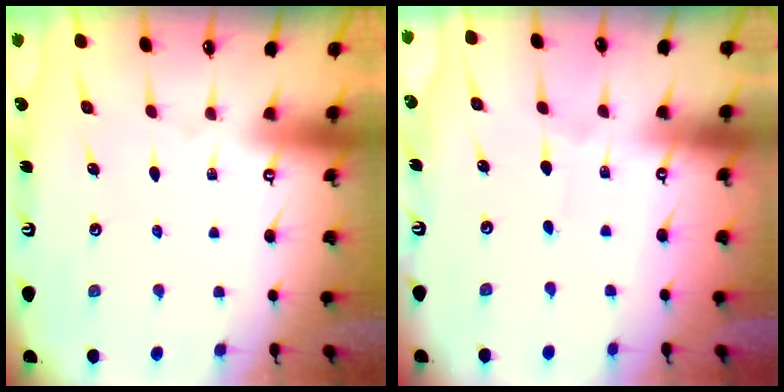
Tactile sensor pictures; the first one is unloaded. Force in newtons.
{"total": 0.7, "press": 0.7, "slide": 0.0}